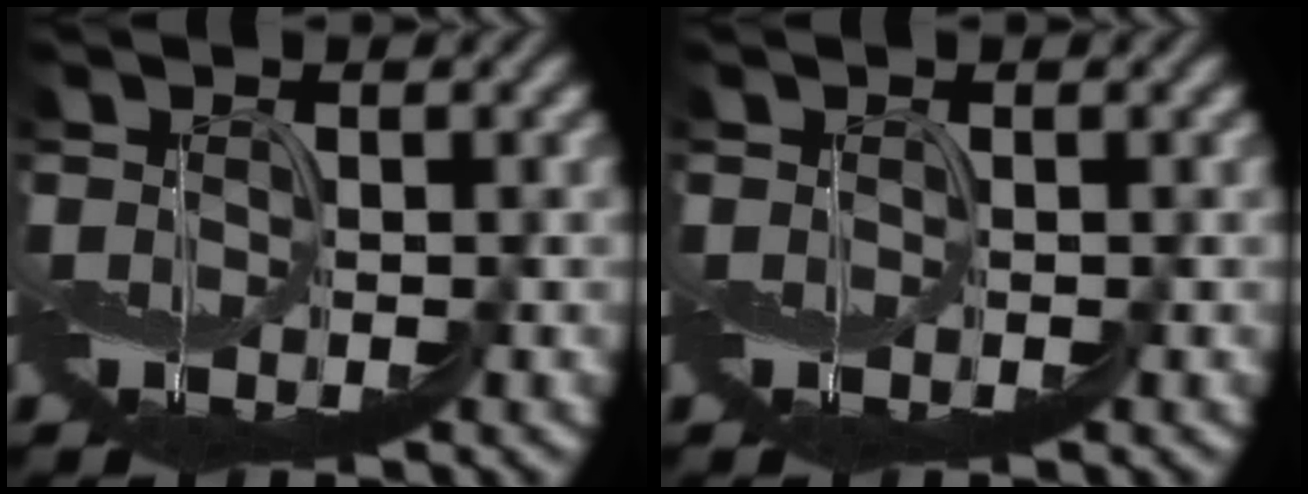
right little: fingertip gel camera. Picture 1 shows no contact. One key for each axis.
{"total": 0.0}